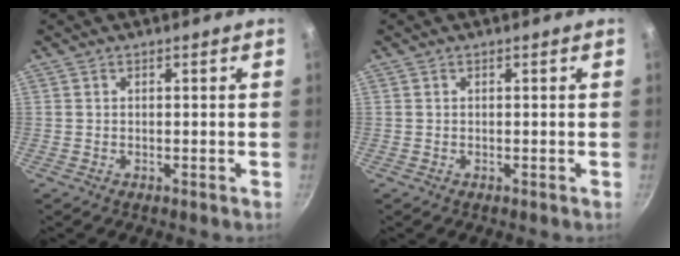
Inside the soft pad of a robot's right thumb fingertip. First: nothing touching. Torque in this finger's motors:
{"motor_torque": [-0.02, -0.02, 0.02, 0.01, 0.00]}